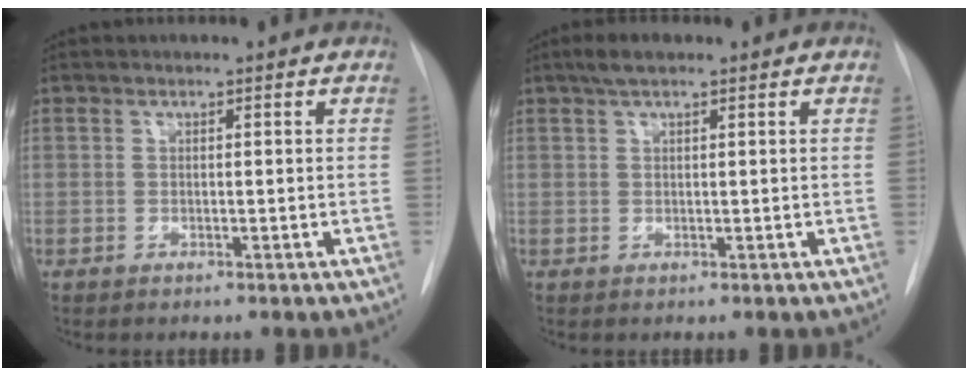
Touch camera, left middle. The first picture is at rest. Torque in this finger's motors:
{"motor_torque": [0.25, -0.21, 0.07, 0.01]}